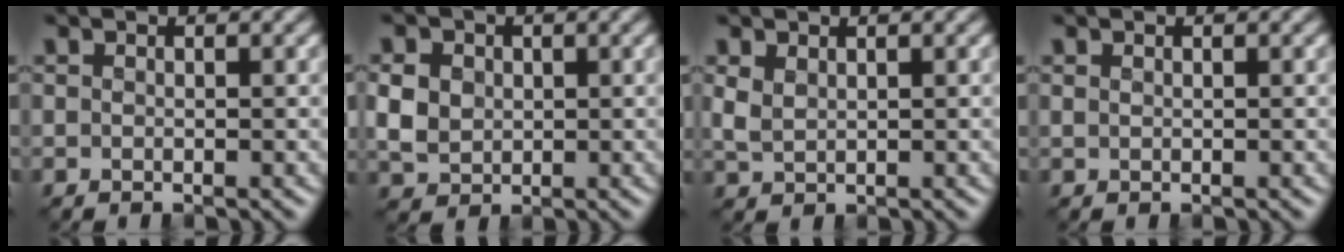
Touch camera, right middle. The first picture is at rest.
{"total": 3.6, "force": [0.4, 3.1, 1.8], "torque": [-0.047, -0.001, 0.007]}
{"total": 1.6, "force": [0.7, 1.0, 1.0], "torque": [-0.028, -0.003, 0.020]}
{"total": 0.0}